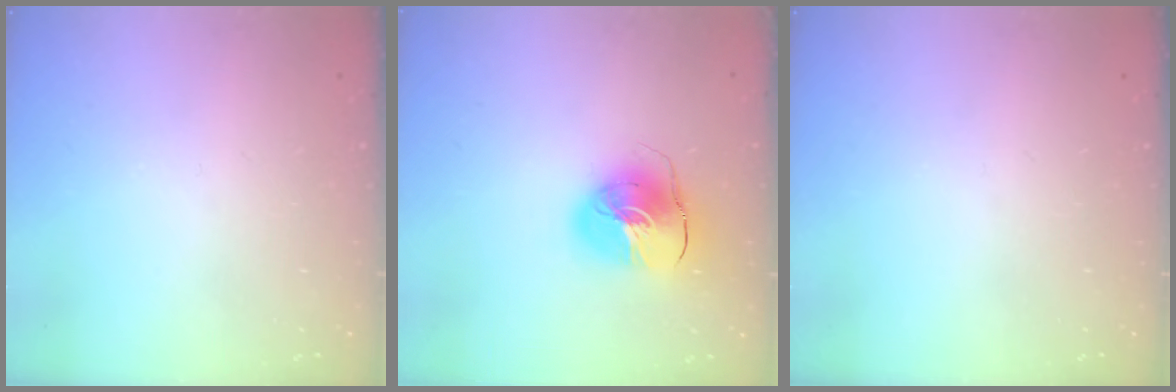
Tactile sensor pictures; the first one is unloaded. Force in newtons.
{"total": 11.9, "press": 11.7, "slide": 1.8}
{"total": 0.0}